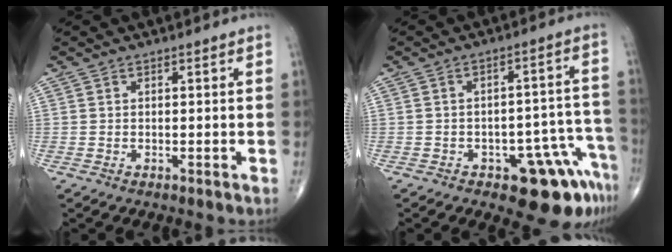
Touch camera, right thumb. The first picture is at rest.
{"total": 11.5, "force": [-6.6, 5.2, 7.9], "torque": [-0.053, 0.056, -0.078]}